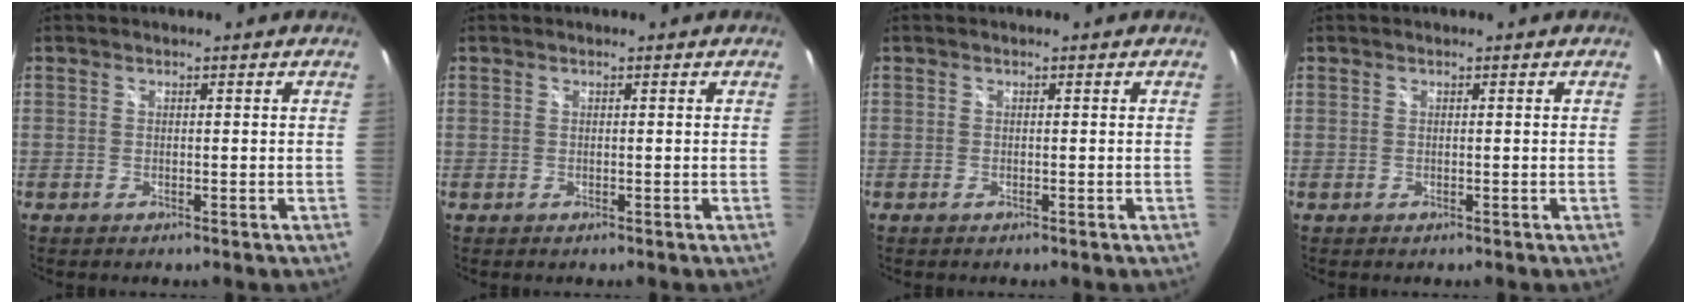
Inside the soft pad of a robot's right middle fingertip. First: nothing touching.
{"total": 0.0}
{"total": 0.0}
{"total": 0.0}